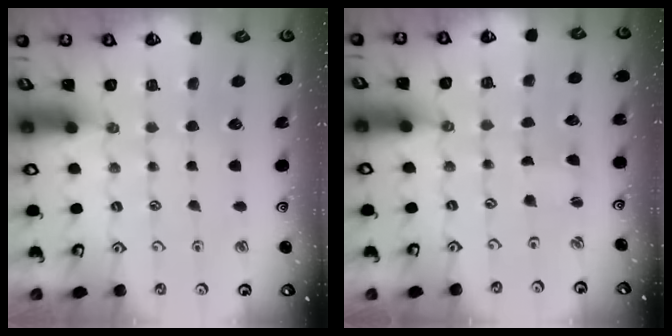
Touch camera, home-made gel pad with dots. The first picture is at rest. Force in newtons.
{"total": 0.0}